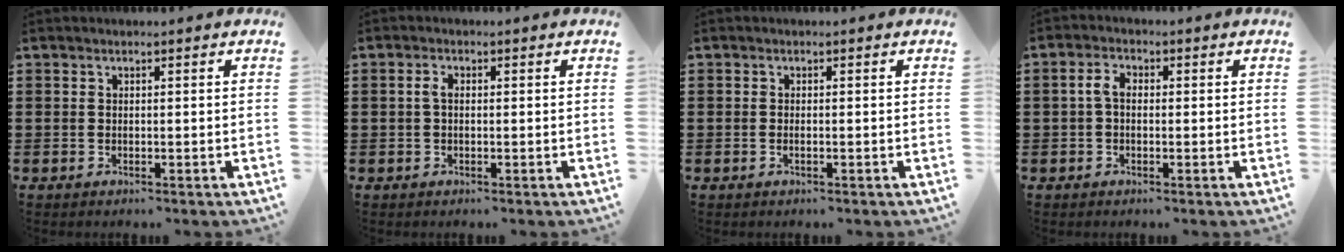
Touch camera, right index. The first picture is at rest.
{"total": 1.7, "force": [0.0, 0.9, 1.5], "torque": [-0.037, 0.001, -0.003]}
{"total": 0.5, "force": [-0.2, 0.1, 0.5], "torque": [-0.011, -0.003, -0.002]}
{"total": 2.9, "force": [-0.1, 1.7, 2.4], "torque": [-0.062, 0.000, -0.007]}